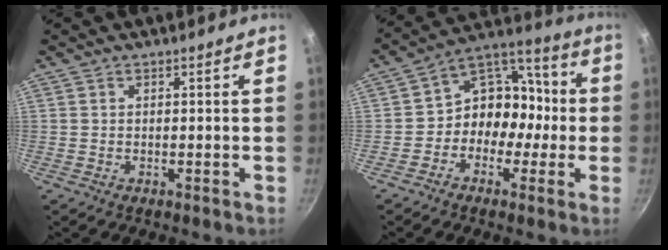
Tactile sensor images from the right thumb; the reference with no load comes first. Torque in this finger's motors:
{"motor_torque": [-0.10, 0.58, 0.36, 0.28, 0.02]}